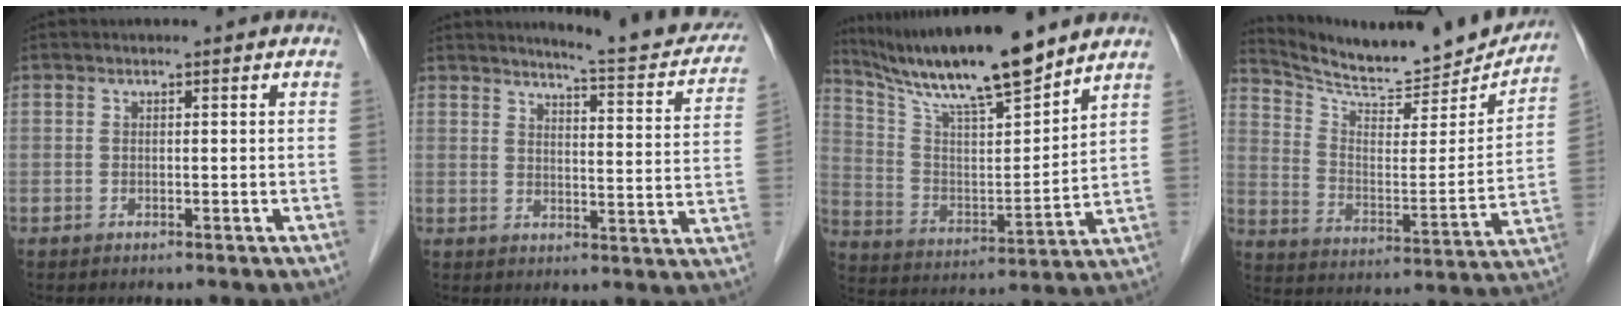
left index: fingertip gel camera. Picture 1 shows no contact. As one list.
[{"total": 14.3, "force": [13.2, 1.3, 5.5], "torque": [-0.063, -0.040, 0.146]}, {"total": 16.8, "force": [14.3, 0.8, 8.8], "torque": [-0.162, -0.002, 0.260]}, {"total": 19.1, "force": [18.2, 2.6, 5.0], "torque": [-0.092, -0.048, 0.269]}]